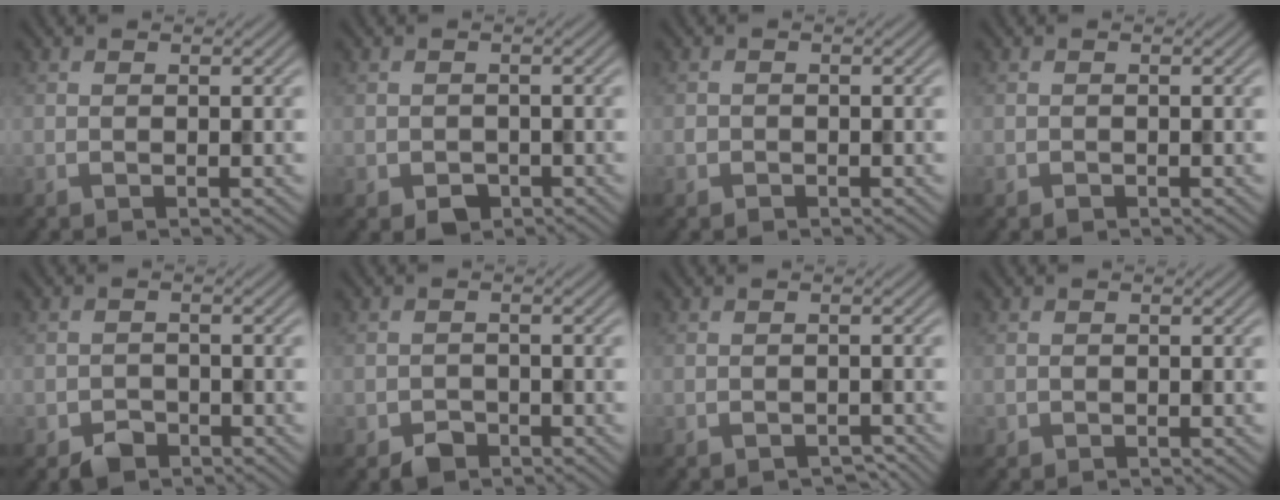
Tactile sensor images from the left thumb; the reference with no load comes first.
{"total": 2.0, "force": [-1.0, 1.5, 0.8], "torque": [-0.012, -0.009, -0.019]}
{"total": 1.0, "force": [-0.5, 0.8, 0.1], "torque": [0.003, -0.003, -0.014]}
{"total": 0.6, "force": [-0.4, 0.4, 0.1], "torque": [0.000, -0.004, -0.007]}
{"total": 2.5, "force": [-1.9, 1.6, 0.7], "torque": [-0.008, -0.003, -0.041]}
{"total": 2.3, "force": [-1.7, 1.4, 0.7], "torque": [-0.008, -0.001, -0.037]}
{"total": 1.3, "force": [-1.1, 0.6, 0.4], "torque": [-0.005, -0.003, -0.018]}
{"total": 0.7, "force": [-0.2, 0.6, 0.1], "torque": [0.002, -0.005, -0.007]}